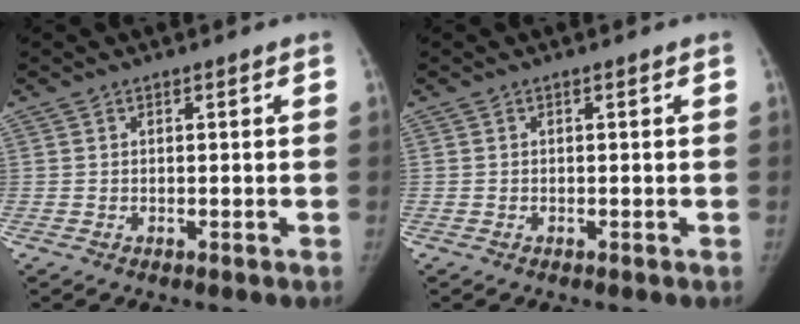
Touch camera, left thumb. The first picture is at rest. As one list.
[{"total": 0.0}]